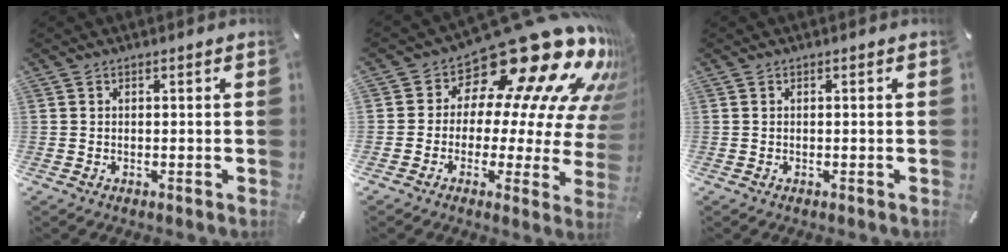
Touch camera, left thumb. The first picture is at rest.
{"total": 22.5, "force": [16.0, 9.8, 12.4], "torque": [-0.173, -0.139, 0.271]}
{"total": 0.0}